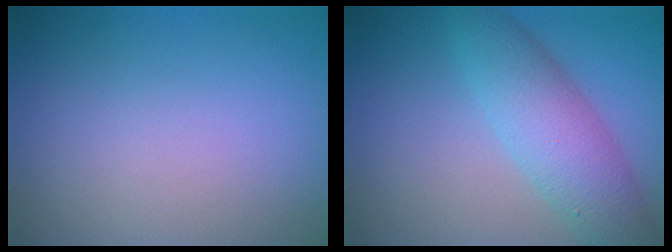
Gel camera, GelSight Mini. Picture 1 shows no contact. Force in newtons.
{"total": 5.1, "press": 5.1, "slide": 0.1}